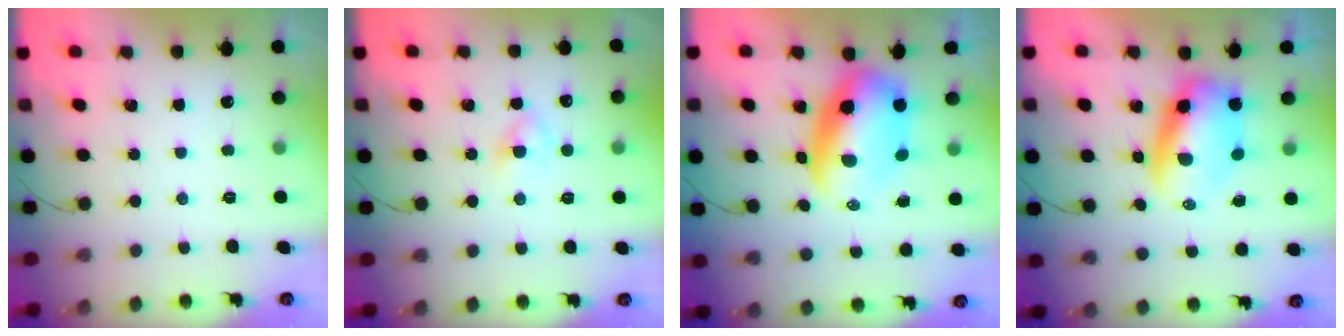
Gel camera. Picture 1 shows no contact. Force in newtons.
{"total": 2.8, "press": 2.6, "slide": 1.2}
{"total": 10.8, "press": 10.4, "slide": 2.7}
{"total": 9.1, "press": 8.8, "slide": 2.5}